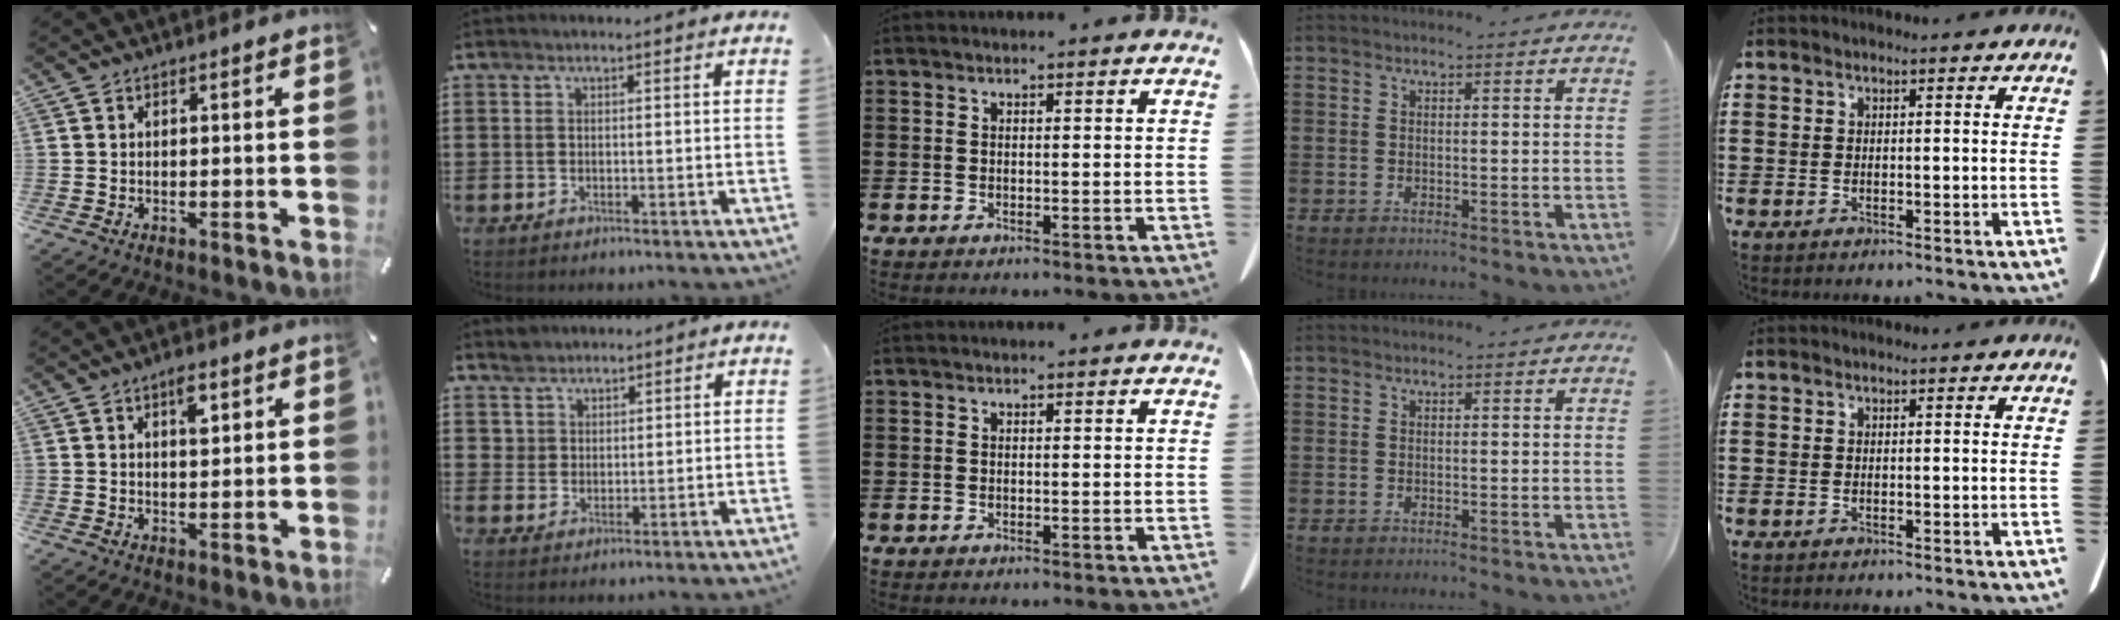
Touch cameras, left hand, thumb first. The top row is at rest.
{"thumb": {"total": 4.2, "force": [2.0, 1.9, 3.2], "torque": [-0.038, -0.007, 0.027]}, "index": {"total": 3.3, "force": [2.4, 2.3, -0.3], "torque": [0.001, 0.003, 0.047]}}